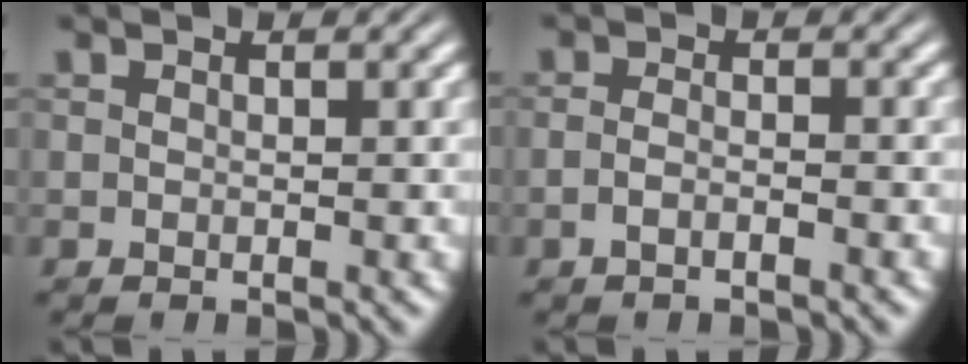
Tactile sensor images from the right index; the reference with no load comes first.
{"total": 1.5, "force": [-1.2, -0.4, 0.8], "torque": [-0.017, -0.005, -0.019]}